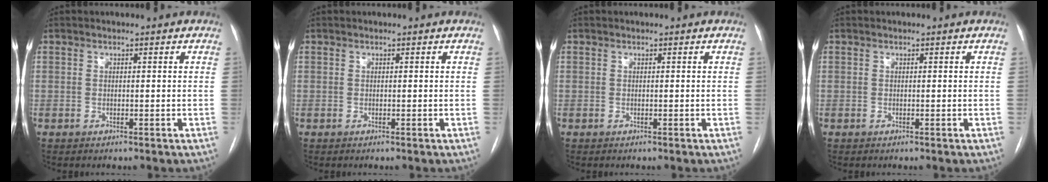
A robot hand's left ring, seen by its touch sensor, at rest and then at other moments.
{"total": 0.0}
{"total": 0.0}
{"total": 0.0}